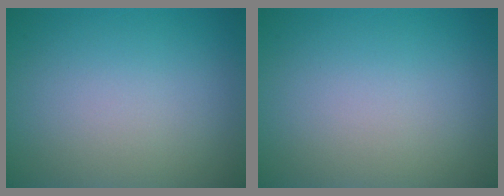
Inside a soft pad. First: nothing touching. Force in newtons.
{"total": 0.0}